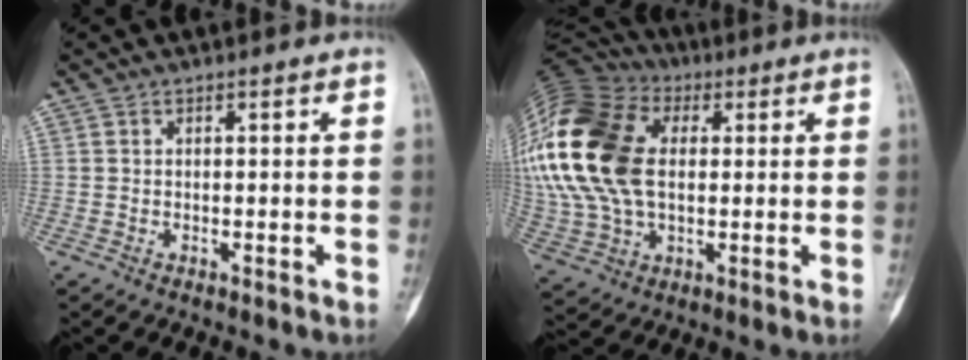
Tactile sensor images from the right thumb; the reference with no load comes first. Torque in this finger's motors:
{"motor_torque": [-0.22, 2.17, 1.29, -0.67, 0.71]}